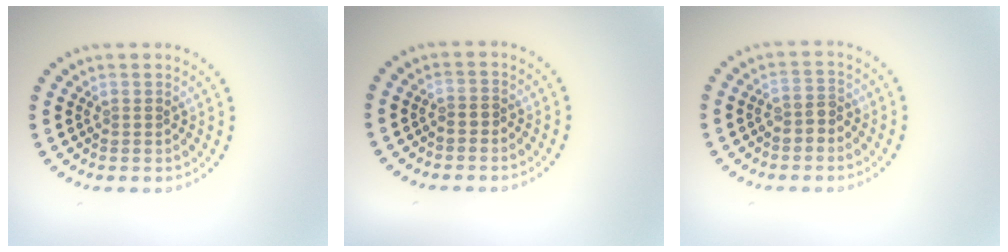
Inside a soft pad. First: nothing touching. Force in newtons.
{"total": 0.6, "press": 0.4, "slide": 0.4}
{"total": 1.8, "press": 1.6, "slide": 0.9}